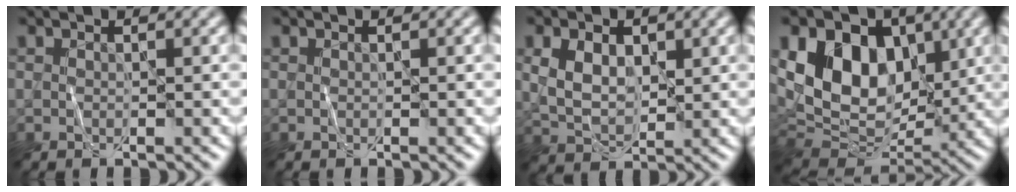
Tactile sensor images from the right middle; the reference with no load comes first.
{"total": 0.0}
{"total": 4.3, "force": [1.1, 2.8, 3.1], "torque": [-0.065, -0.002, 0.021]}
{"total": 10.9, "force": [3.2, 7.6, 7.1], "torque": [-0.117, -0.001, 0.047]}